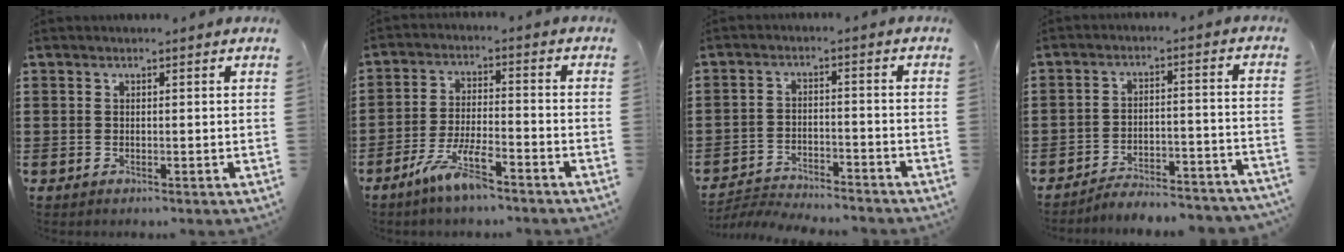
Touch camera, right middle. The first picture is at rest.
{"total": 7.2, "force": [-5.1, 1.4, 5.0], "torque": [-0.105, -0.003, -0.095]}
{"total": 3.6, "force": [-3.5, 0.3, 0.5], "torque": [-0.017, 0.003, -0.077]}
{"total": 4.0, "force": [-4.0, 0.0, 0.8], "torque": [-0.016, 0.001, -0.083]}